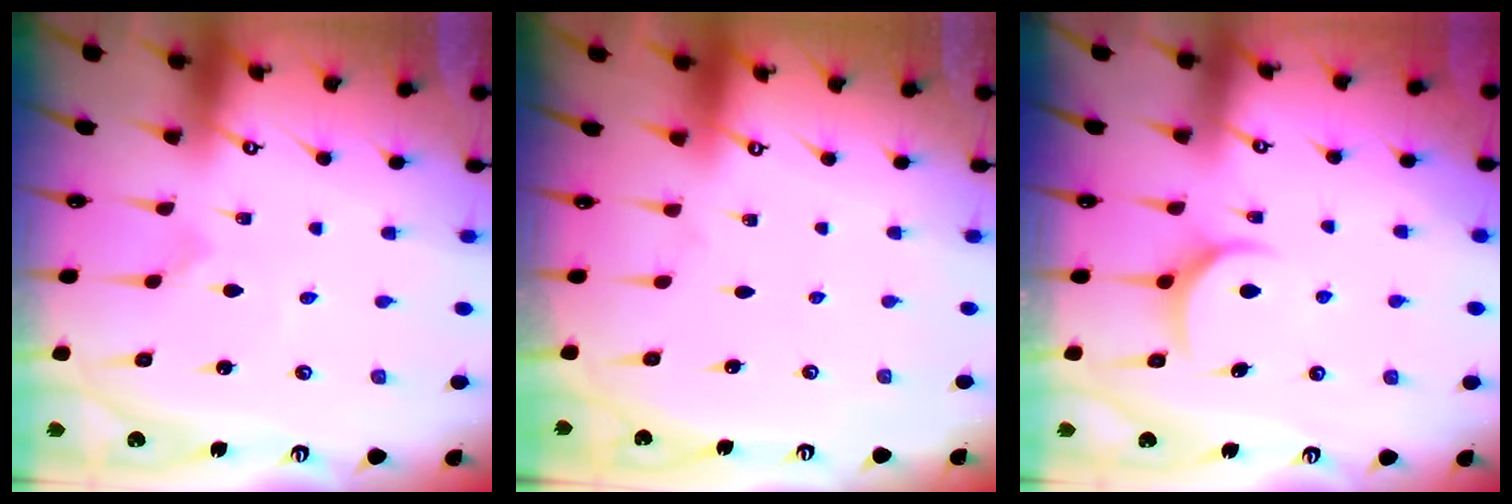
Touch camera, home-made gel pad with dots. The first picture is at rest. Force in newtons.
{"total": 0.0}
{"total": 7.0, "press": 6.9, "slide": 0.7}